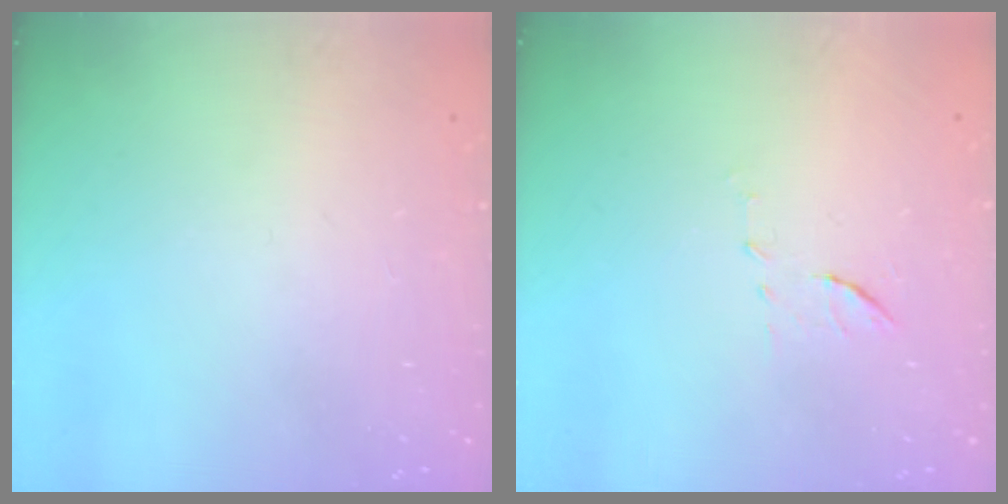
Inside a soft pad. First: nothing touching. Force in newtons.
{"total": 5.7, "press": 5.6, "slide": 1.3}